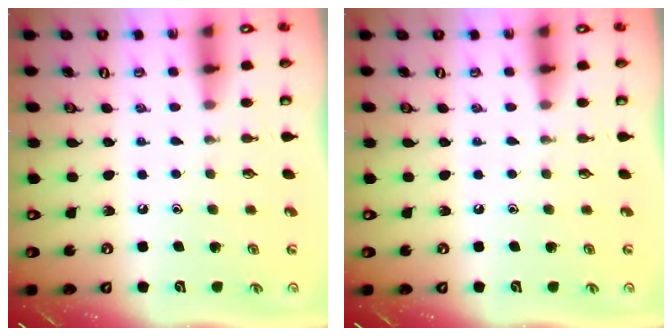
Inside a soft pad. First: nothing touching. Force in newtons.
{"total": 0.0}